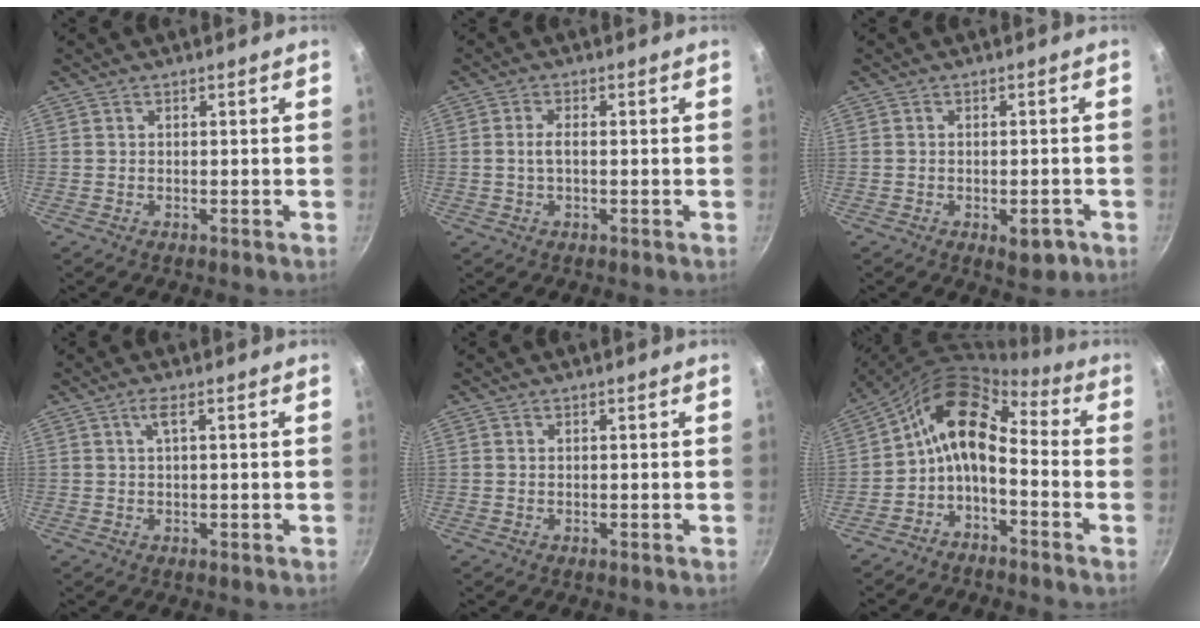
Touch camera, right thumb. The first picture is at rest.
{"total": 1.3, "force": [-0.1, 0.9, 1.0], "torque": [-0.020, 0.004, -0.003]}
{"total": 4.3, "force": [-1.9, 2.2, 3.2], "torque": [-0.026, 0.008, -0.020]}
{"total": 2.0, "force": [0.5, 0.2, 1.9], "torque": [-0.037, 0.002, 0.011]}
{"total": 0.0}
{"total": 11.6, "force": [-2.4, 7.1, 8.8], "torque": [-0.154, 0.065, -0.062]}